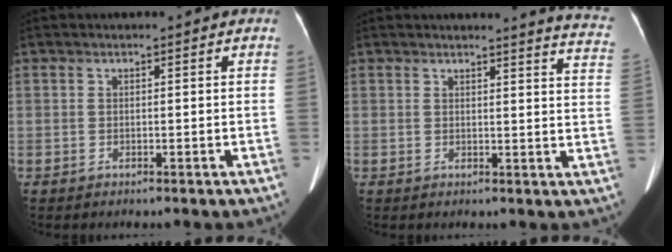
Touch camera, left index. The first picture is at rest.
{"total": 9.6, "force": [9.2, -0.2, 2.6], "torque": [-0.011, -0.074, 0.068]}